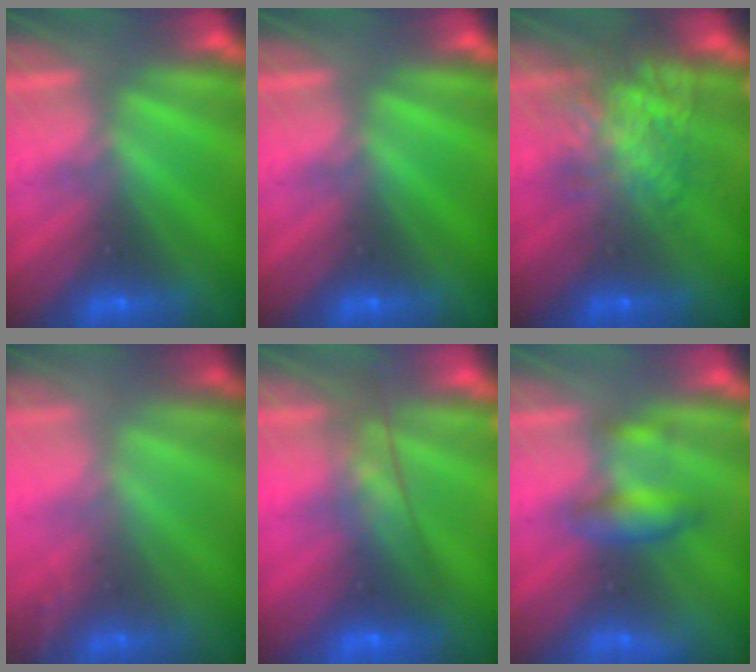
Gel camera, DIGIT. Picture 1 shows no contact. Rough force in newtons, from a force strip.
{"total": 0.0}
{"total": 10.6}
{"total": 1.4}
{"total": 7.7}
{"total": 2.0}